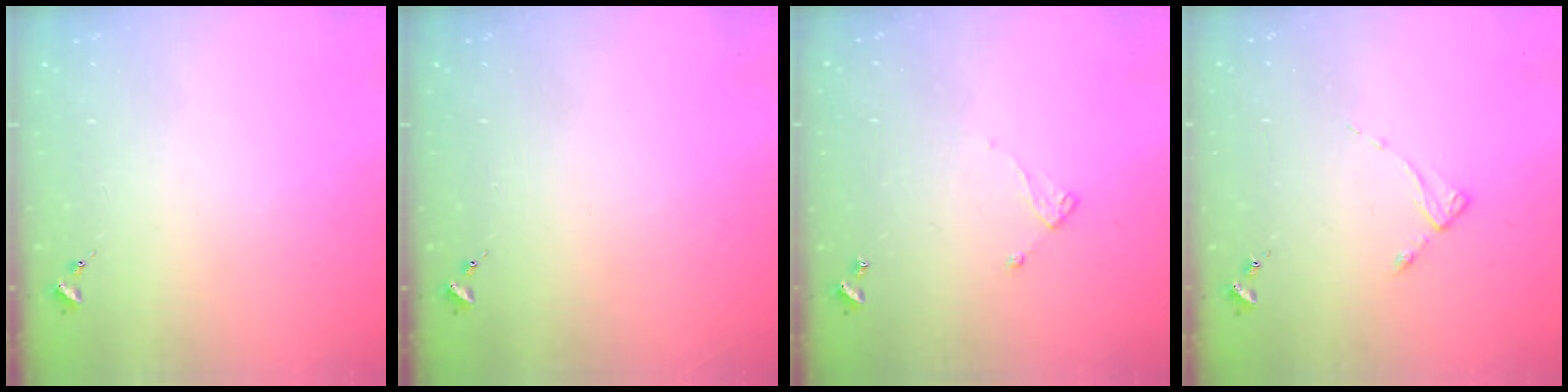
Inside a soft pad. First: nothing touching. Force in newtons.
{"total": 0.0}
{"total": 5.8, "press": 5.8, "slide": 0.5}
{"total": 2.6, "press": 2.6, "slide": 0.3}